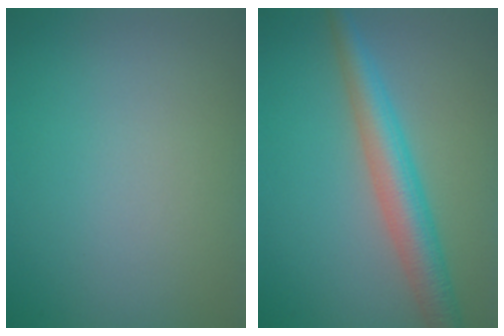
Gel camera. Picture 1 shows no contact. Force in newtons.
{"total": 4.8, "press": 4.8, "slide": 0.0}